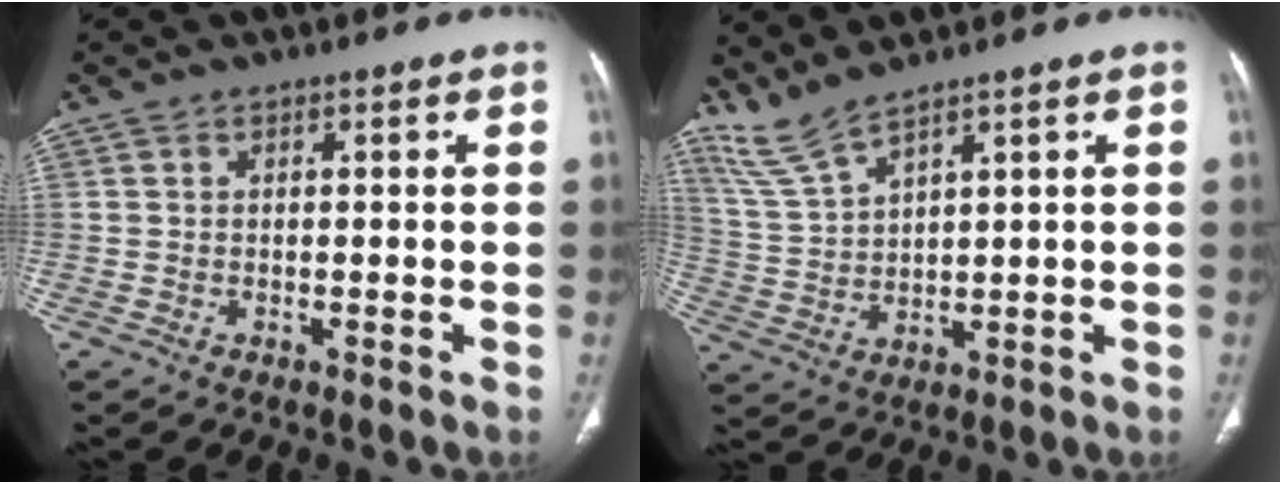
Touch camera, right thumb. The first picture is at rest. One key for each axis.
{"total": 6.1, "fx": 5.4, "fy": 0.2, "fz": 2.7, "tx": -0.070, "ty": -0.029, "tz": 0.130}